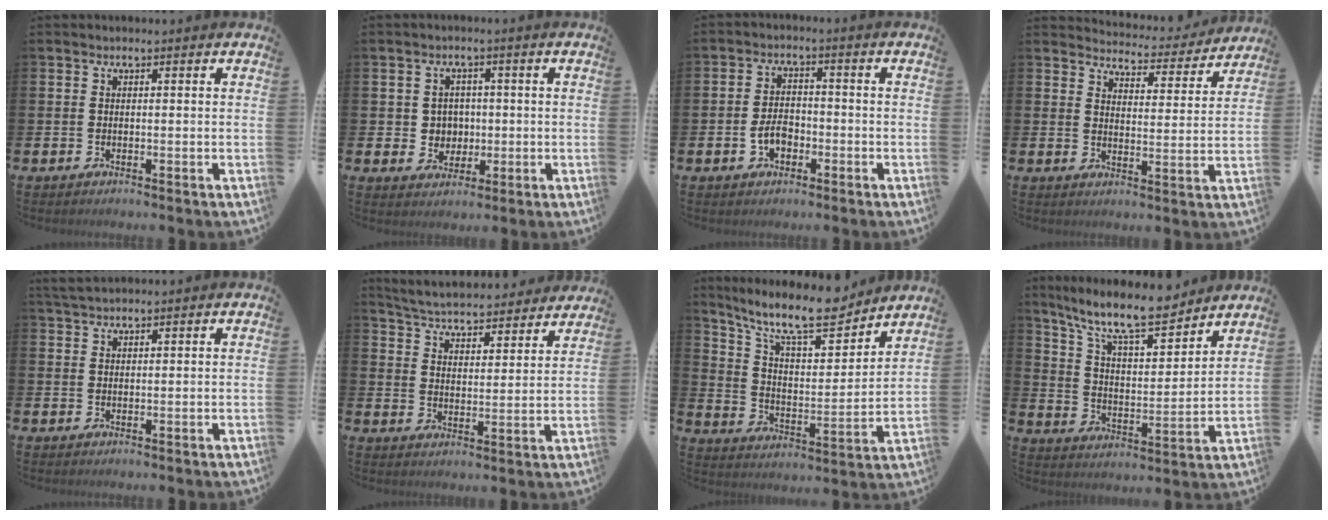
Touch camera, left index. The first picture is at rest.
{"total": 3.4, "force": [0.6, 3.2, 0.7], "torque": [-0.015, 0.005, 0.004]}
{"total": 3.5, "force": [-1.3, 2.3, 2.3], "torque": [-0.038, 0.003, -0.026]}
{"total": 4.6, "force": [4.6, 0.7, 0.3], "torque": [-0.018, -0.040, 0.074]}
{"total": 2.5, "force": [2.4, 0.5, 0.8], "torque": [-0.017, -0.002, 0.044]}
{"total": 5.4, "force": [5.3, 0.8, 0.6], "torque": [-0.040, -0.043, 0.090]}
{"total": 12.9, "force": [11.0, 3.1, 6.1], "torque": [-0.138, -0.064, 0.193]}
{"total": 11.9, "force": [10.4, 2.4, 5.2], "torque": [-0.127, -0.058, 0.183]}